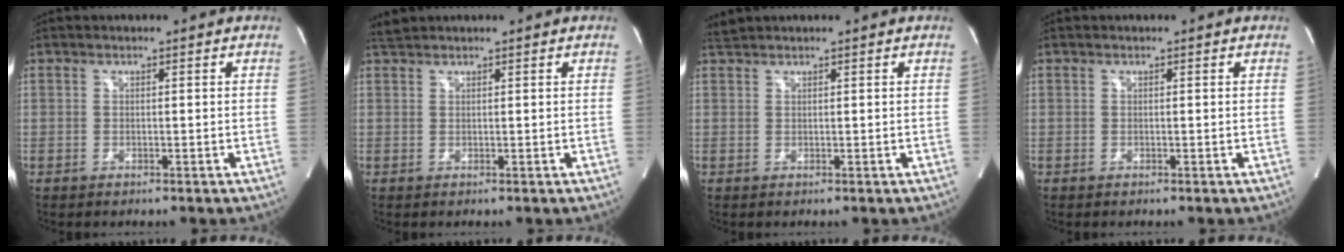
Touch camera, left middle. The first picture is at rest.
{"total": 1.3, "force": [1.3, -0.1, 0.0], "torque": [-0.007, 0.013, 0.032]}
{"total": 1.2, "force": [1.2, -0.3, -0.1], "torque": [-0.004, 0.012, 0.030]}
{"total": 0.0}